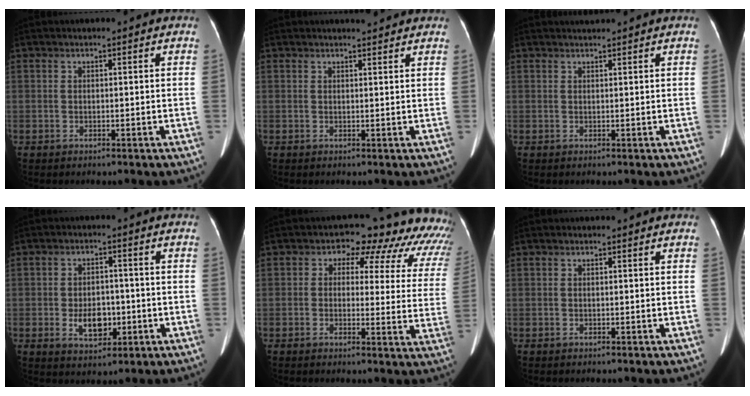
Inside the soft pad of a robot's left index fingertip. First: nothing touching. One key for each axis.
{"total": 2.6, "fx": 2.4, "fy": 0.3, "fz": 0.9, "tx": -0.018, "ty": 0.006, "tz": 0.031}
{"total": 0.9, "fx": 0.9, "fy": -0.3, "fz": 0.1, "tx": -0.008, "ty": 0.005, "tz": 0.020}
{"total": 5.7, "fx": -1.5, "fy": 3.6, "fz": 4.2, "tx": -0.078, "ty": 0.002, "tz": -0.014}
{"total": 14.8, "fx": 12.2, "fy": 6.9, "fz": 4.9, "tx": -0.013, "ty": -0.003, "tz": 0.100}
{"total": 0.0}